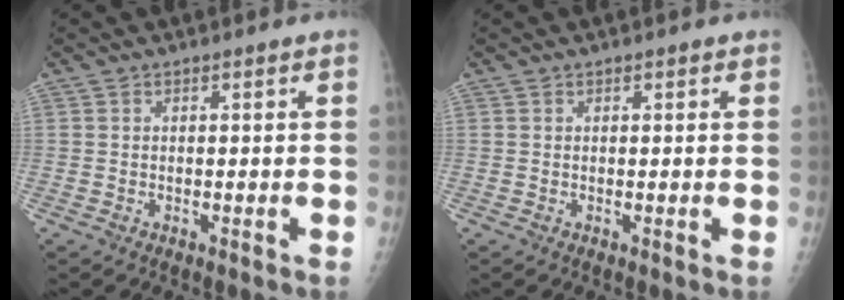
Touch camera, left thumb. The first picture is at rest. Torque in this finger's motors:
{"motor_torque": [-0.20, -0.06, -0.15, -0.09, -0.02]}